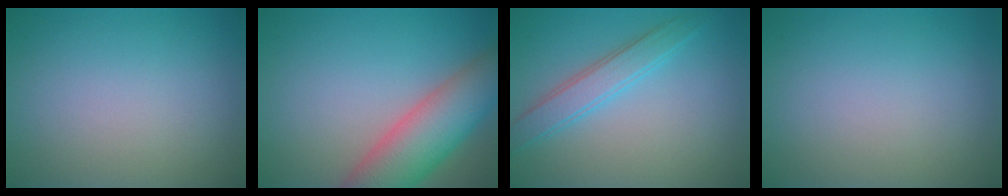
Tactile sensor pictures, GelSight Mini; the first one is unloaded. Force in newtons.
{"total": 8.2, "press": 8.2, "slide": 0.4}
{"total": 3.0, "press": 3.0, "slide": 0.1}
{"total": 0.0}